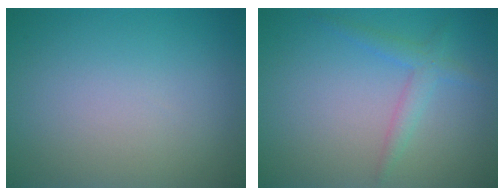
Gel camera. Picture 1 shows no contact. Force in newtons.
{"total": 2.0, "press": 2.0, "slide": 0.1}